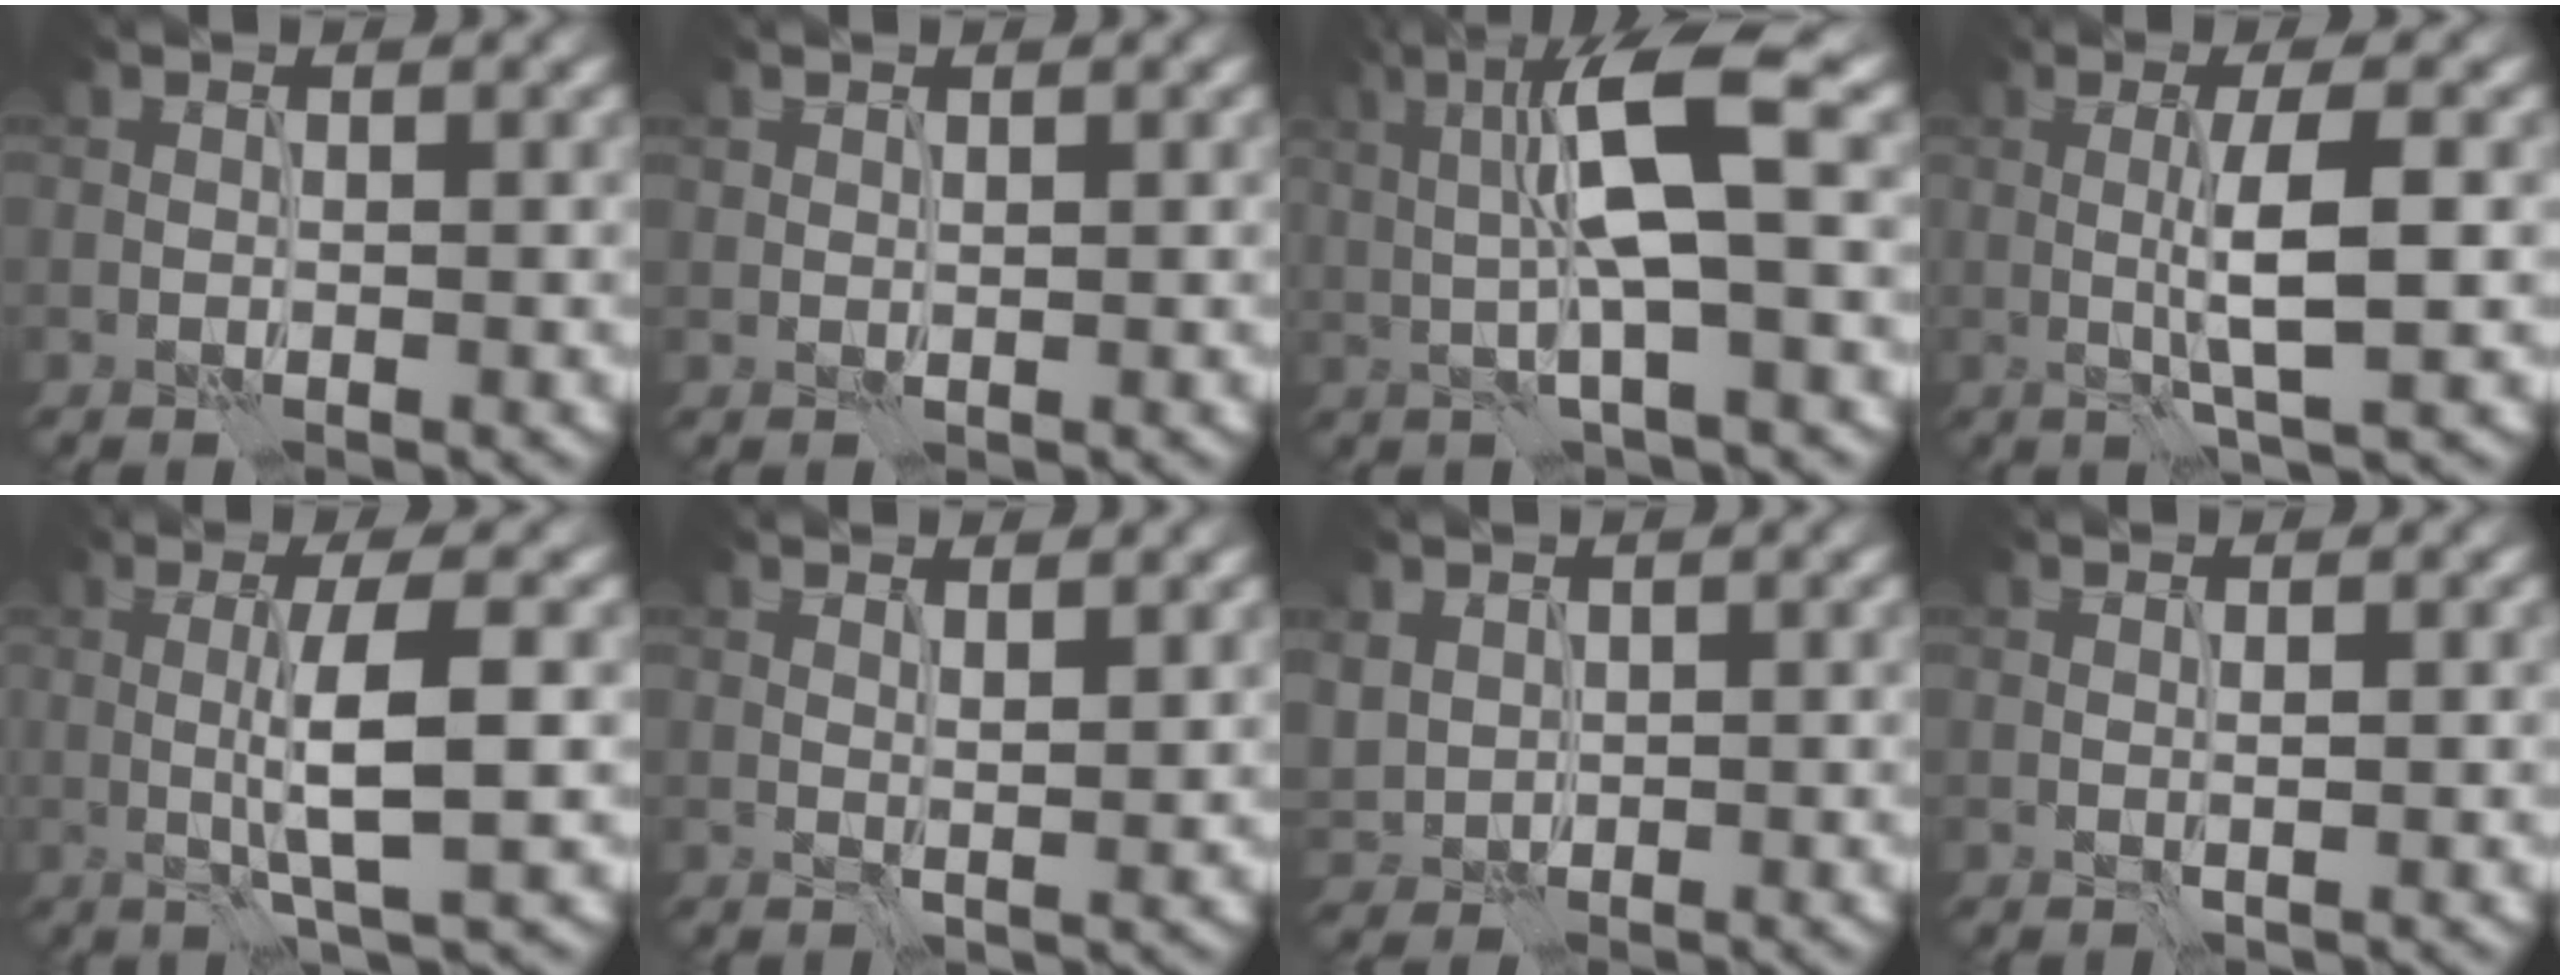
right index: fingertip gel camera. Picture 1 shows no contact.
{"total": 0.5, "force": [0.5, 0.0, 0.0], "torque": [-0.003, -0.001, 0.012]}
{"total": 7.0, "force": [0.9, 0.7, 6.9], "torque": [-0.130, 0.015, 0.013]}
{"total": 4.5, "force": [-0.1, 0.4, 4.5], "torque": [-0.081, 0.004, -0.004]}
{"total": 5.1, "force": [-0.2, 0.5, 5.1], "torque": [-0.091, 0.005, -0.004]}
{"total": 1.7, "force": [1.1, 0.1, 1.3], "torque": [-0.021, -0.003, 0.020]}
{"total": 1.9, "force": [1.1, 1.5, 0.5], "torque": [-0.022, -0.002, 0.024]}
{"total": 0.6, "force": [0.1, -0.2, 0.5], "torque": [-0.008, 0.001, 0.001]}